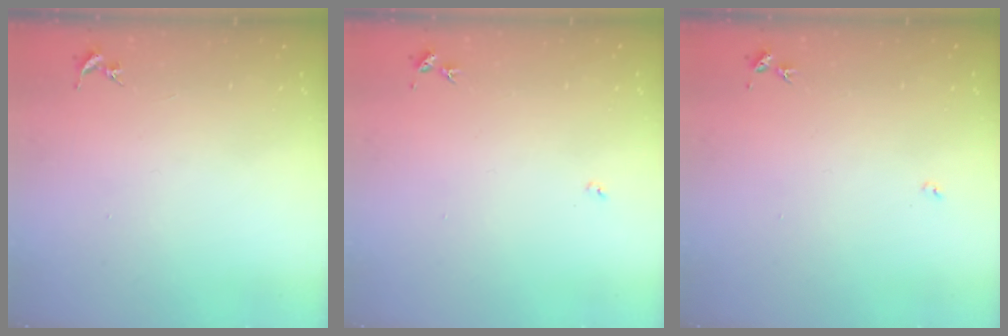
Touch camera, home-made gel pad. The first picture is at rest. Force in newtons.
{"total": 3.0, "press": 3.0, "slide": 0.4}
{"total": 3.0, "press": 3.0, "slide": 0.4}